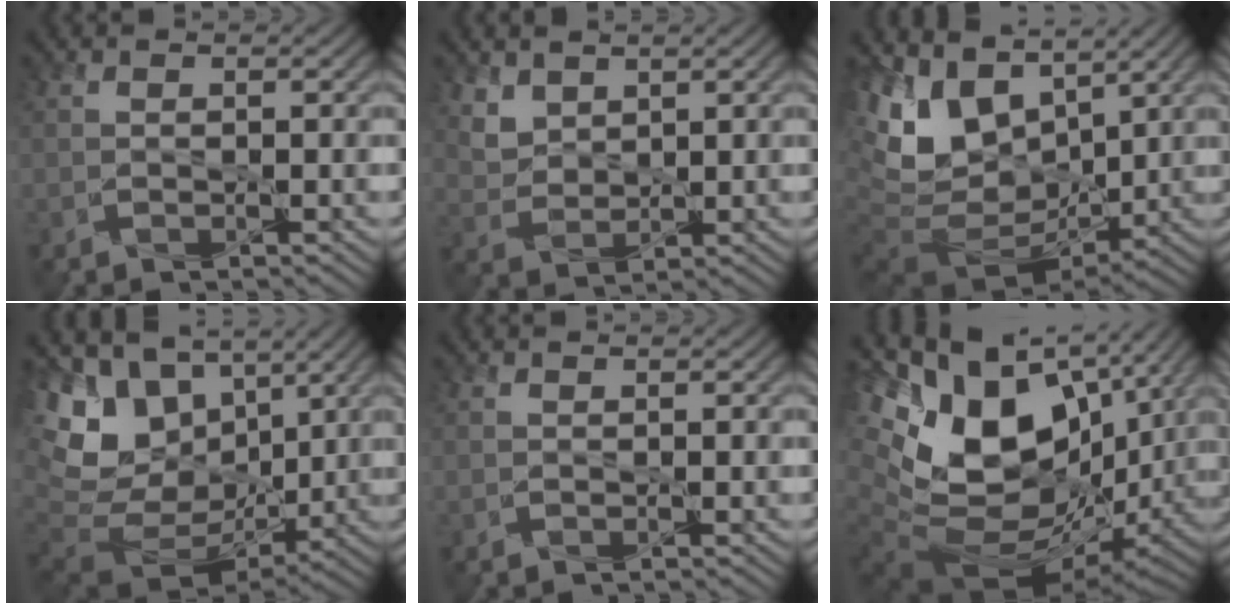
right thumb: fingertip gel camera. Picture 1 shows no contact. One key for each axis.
{"total": 3.5, "fx": 2.6, "fy": 2.1, "fz": 1.1, "tx": -0.034, "ty": -0.006, "tz": 0.057}
{"total": 15.0, "fx": 4.6, "fy": 10.0, "fz": 10.2, "tx": -0.237, "ty": -0.006, "tz": 0.114}
{"total": 16.6, "fx": 5.1, "fy": 12.0, "fz": 10.2, "tx": -0.247, "ty": 0.007, "tz": 0.120}
{"total": 0.0}
{"total": 19.8, "fx": 4.6, "fy": 12.5, "fz": 14.6, "tx": -0.296, "ty": -0.026, "tz": 0.118}